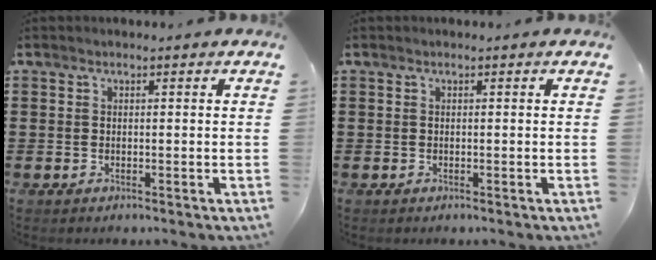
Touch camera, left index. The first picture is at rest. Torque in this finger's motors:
{"motor_torque": [-0.01, 0.00, 0.00, 0.00]}